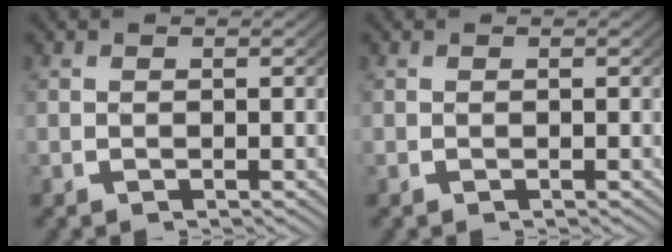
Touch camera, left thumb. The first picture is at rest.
{"total": 0.0}